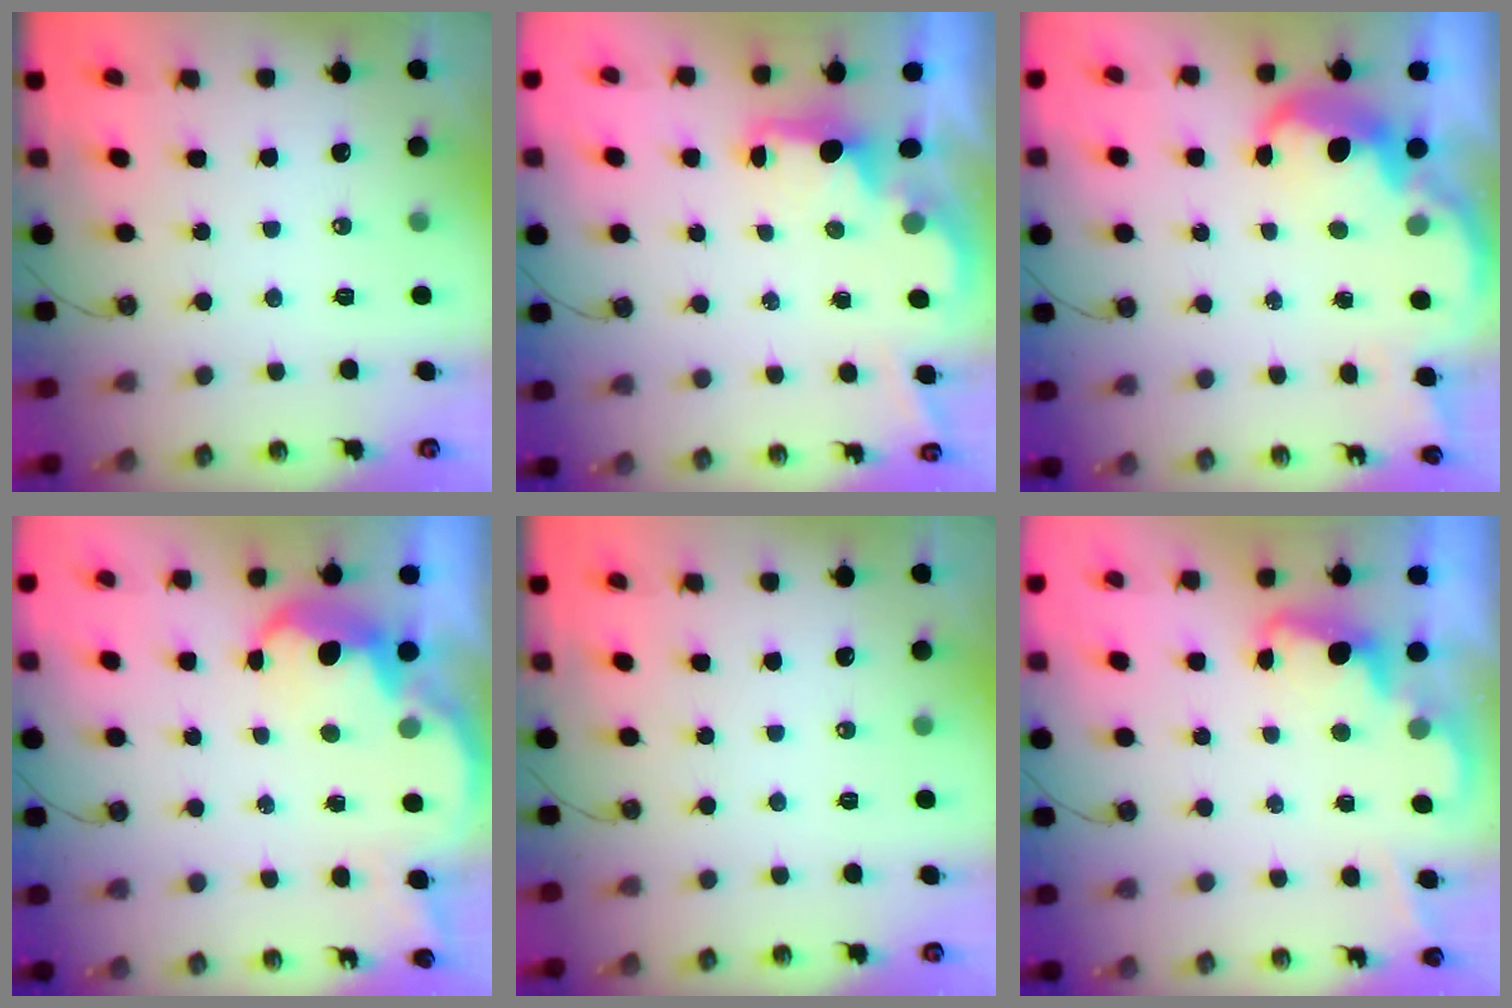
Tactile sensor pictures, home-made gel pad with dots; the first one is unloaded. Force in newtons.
{"total": 1.7, "press": 1.6, "slide": 0.7}
{"total": 6.2, "press": 6.2, "slide": 0.7}
{"total": 5.3, "press": 5.3, "slide": 0.5}
{"total": 0.0}
{"total": 2.5, "press": 2.4, "slide": 0.6}